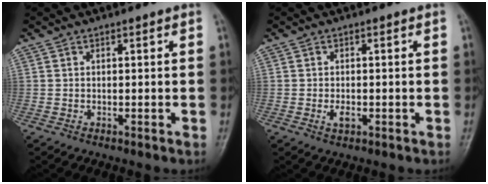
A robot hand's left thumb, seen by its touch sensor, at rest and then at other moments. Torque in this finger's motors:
{"motor_torque": [-0.04, 0.07, 0.06, 0.01, 0.00]}